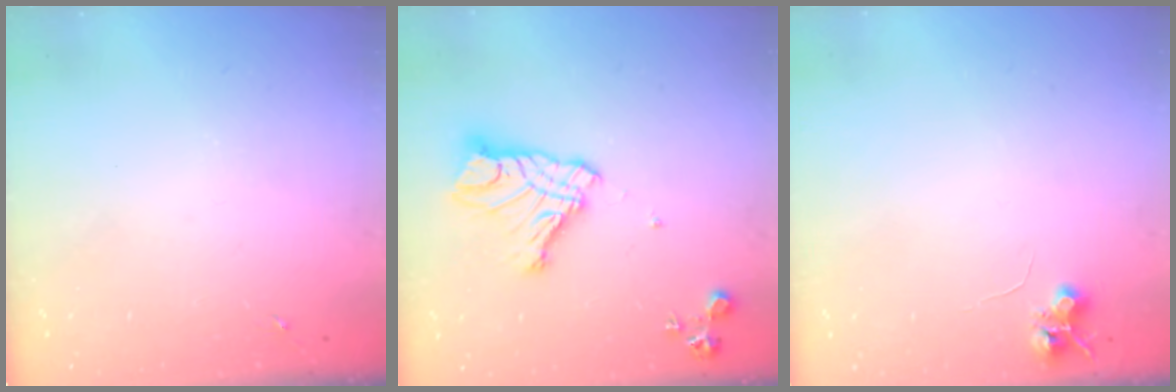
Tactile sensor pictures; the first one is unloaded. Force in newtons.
{"total": 14.4, "press": 14.3, "slide": 1.3}
{"total": 6.5, "press": 6.4, "slide": 0.9}